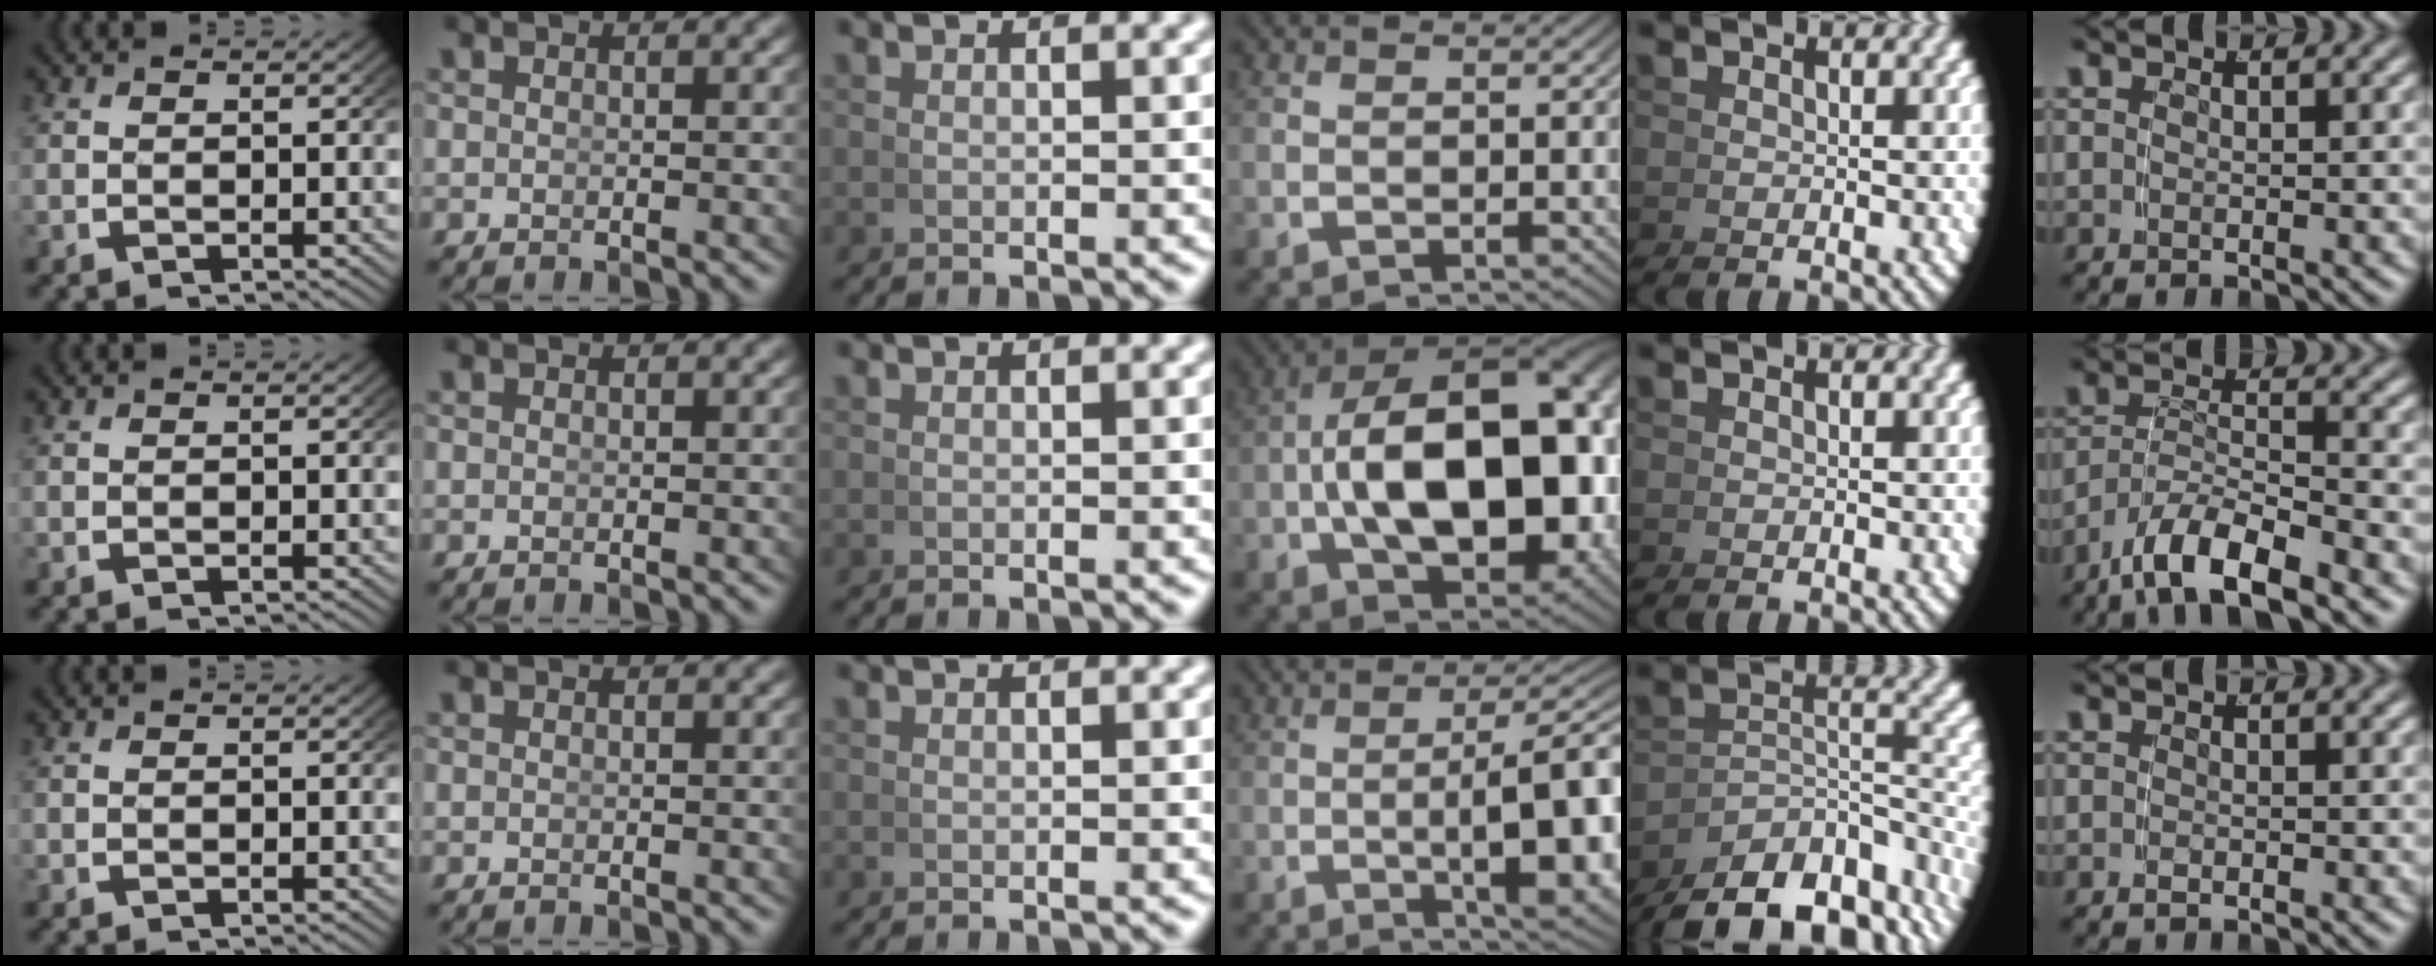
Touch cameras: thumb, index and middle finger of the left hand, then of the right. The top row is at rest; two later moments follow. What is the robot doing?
{"motion": "grasp_and_lifting", "object": "whiteboard"}